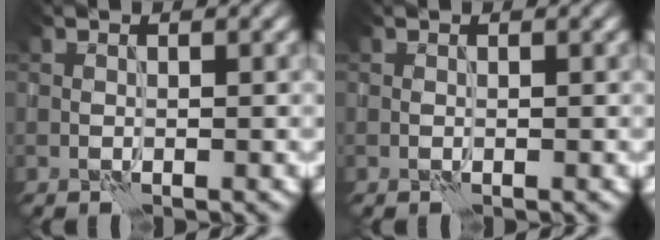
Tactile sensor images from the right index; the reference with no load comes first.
{"total": 0.0}